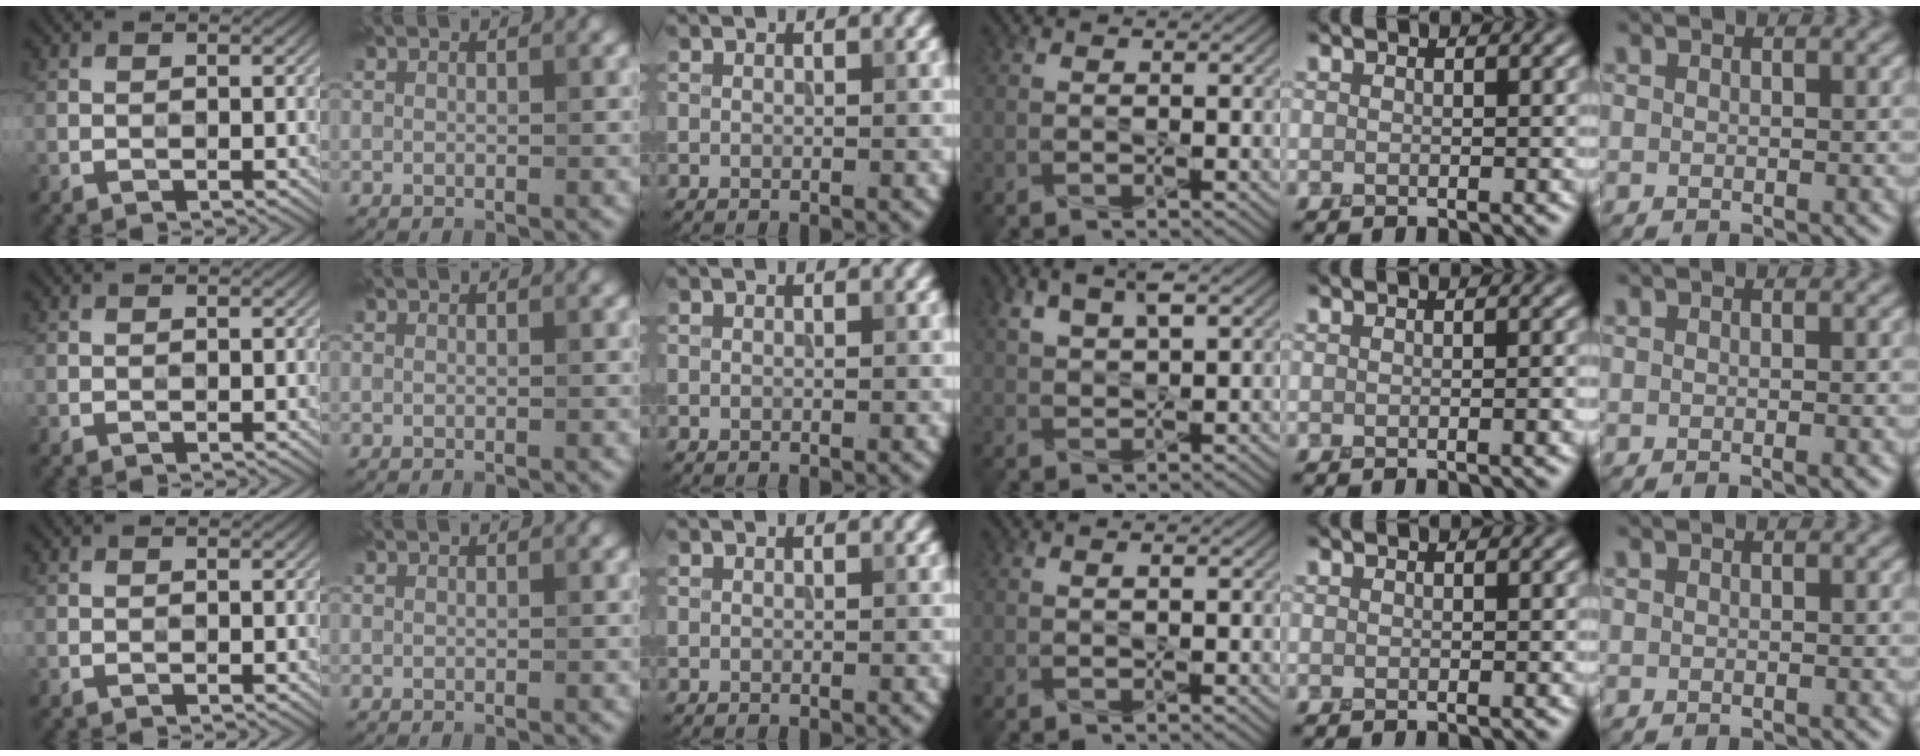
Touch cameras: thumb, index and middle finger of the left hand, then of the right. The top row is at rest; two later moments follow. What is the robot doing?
{"motion": "squeeze", "object": "air blower"}